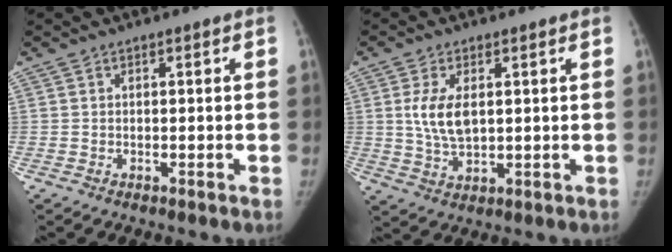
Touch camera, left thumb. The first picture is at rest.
{"total": 7.0, "force": [1.4, 3.6, 5.8], "torque": [-0.115, -0.012, 0.031]}